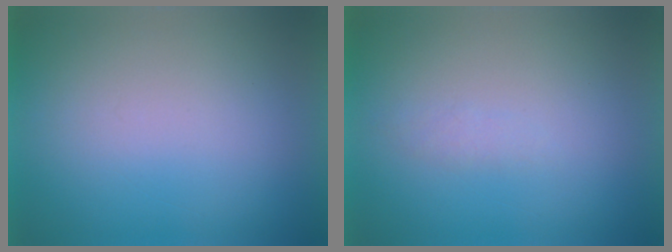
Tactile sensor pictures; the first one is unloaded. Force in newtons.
{"total": 1.2}